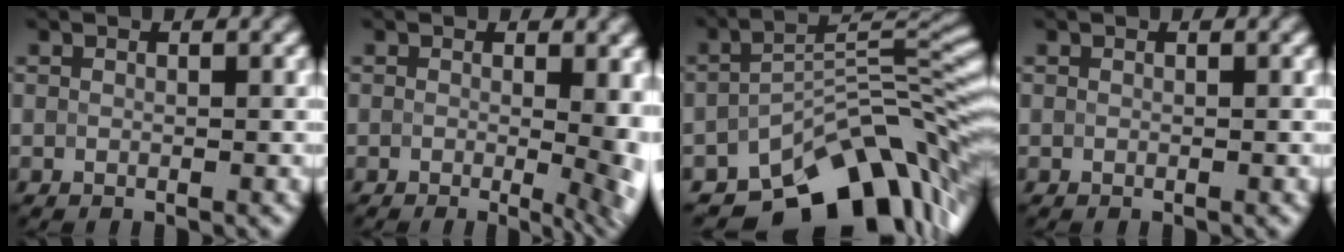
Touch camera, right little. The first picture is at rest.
{"total": 6.7, "force": [0.1, 2.7, 6.2], "torque": [-0.024, 0.010, 0.005]}
{"total": 12.3, "force": [-8.8, 4.8, 7.1], "torque": [-0.092, 0.001, -0.139]}
{"total": 0.0}